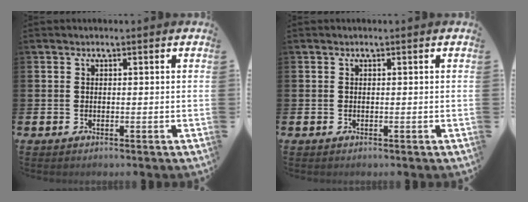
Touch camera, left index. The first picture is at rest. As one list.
[{"total": 0.0}]